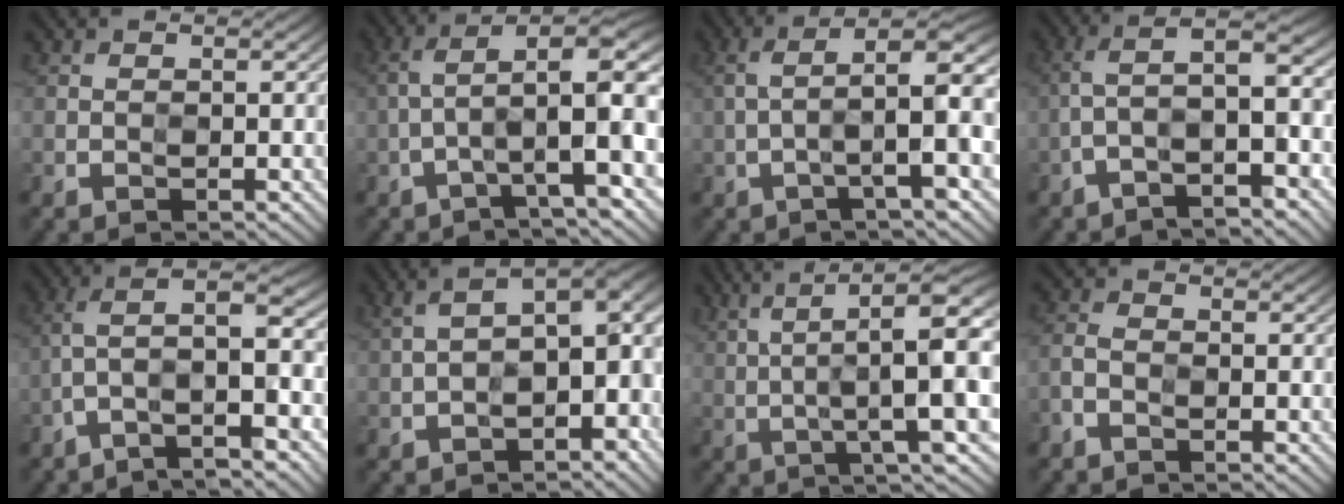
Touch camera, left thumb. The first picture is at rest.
{"total": 9.7, "force": [-0.5, 2.9, 9.3], "torque": [-0.169, 0.020, -0.016]}
{"total": 9.1, "force": [-0.2, 1.9, 8.9], "torque": [-0.152, 0.027, -0.012]}
{"total": 6.9, "force": [-3.0, 1.8, 5.9], "torque": [-0.101, 0.022, -0.065]}
{"total": 8.9, "force": [-3.6, 2.2, 7.9], "torque": [-0.130, 0.028, -0.079]}
{"total": 11.0, "force": [-0.9, 5.5, 9.5], "torque": [-0.130, 0.011, -0.005]}
{"total": 15.7, "force": [4.5, 3.6, 14.6], "torque": [-0.219, 0.022, 0.088]}
{"total": 2.3, "force": [-1.5, 1.2, 1.3], "torque": [-0.034, 0.000, -0.040]}